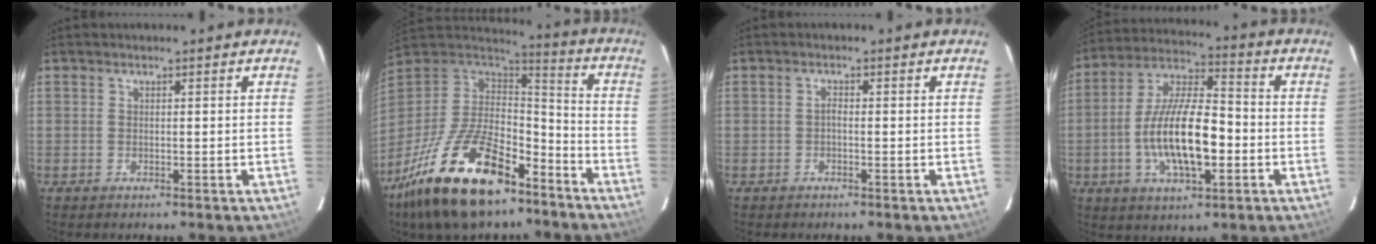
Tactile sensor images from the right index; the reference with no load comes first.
{"total": 26.8, "force": [-16.8, 11.9, 17.2], "torque": [-0.344, -0.018, -0.276]}
{"total": 0.7, "force": [-0.4, 0.3, 0.6], "torque": [-0.011, 0.006, -0.008]}
{"total": 16.0, "force": [-3.6, 5.7, 14.5], "torque": [-0.282, 0.002, -0.066]}